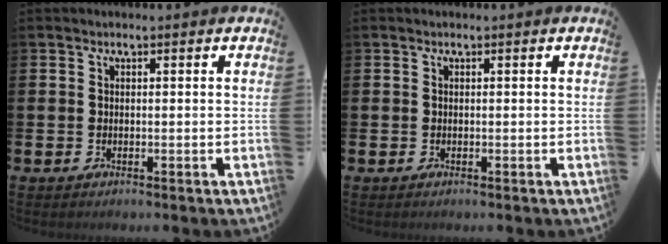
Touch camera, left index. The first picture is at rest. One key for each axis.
{"total": 0.0}